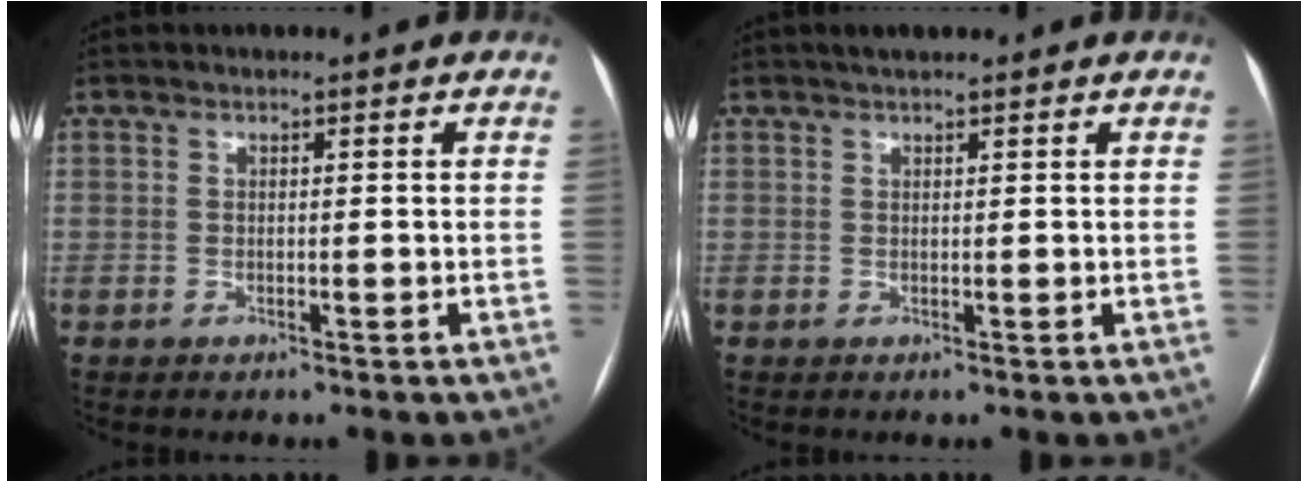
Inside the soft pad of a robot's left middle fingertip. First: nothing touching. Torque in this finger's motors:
{"motor_torque": [0.20, -0.09, -0.02, 0.00]}